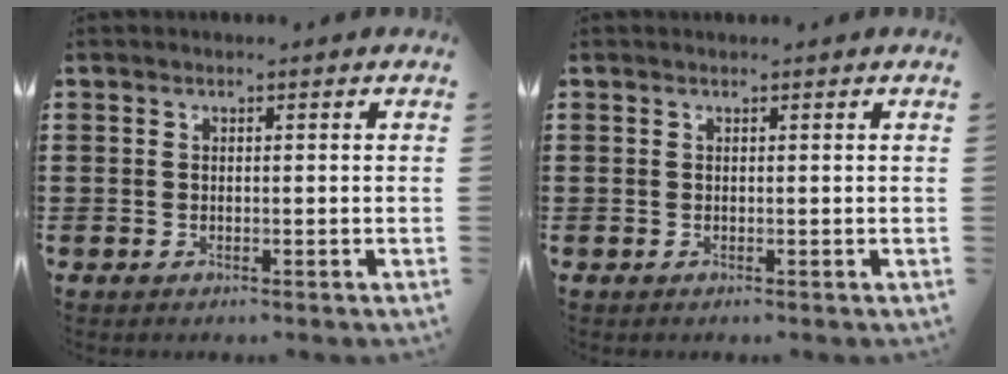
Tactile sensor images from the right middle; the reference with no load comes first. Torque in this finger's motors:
{"motor_torque": [-0.97, -1.17, -0.06, -0.01]}